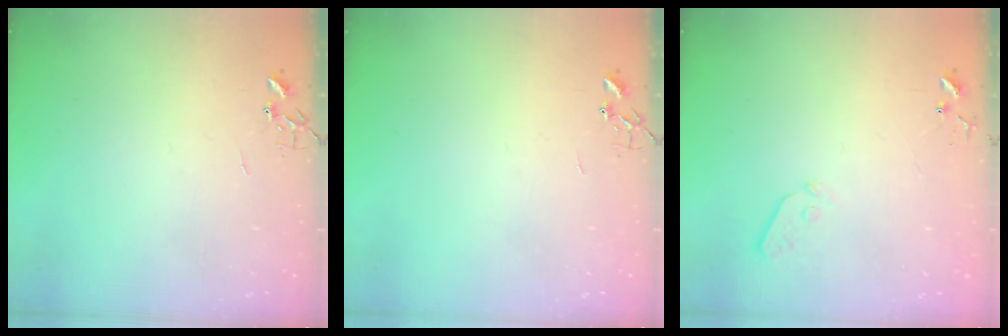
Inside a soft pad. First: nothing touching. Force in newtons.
{"total": 0.0}
{"total": 3.6, "press": 3.5, "slide": 0.7}